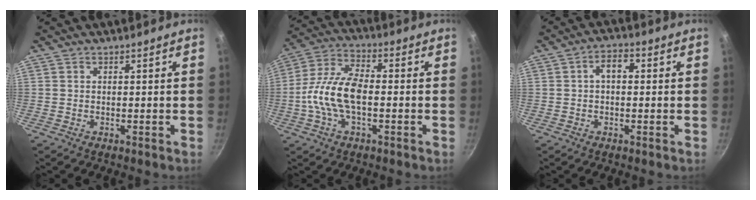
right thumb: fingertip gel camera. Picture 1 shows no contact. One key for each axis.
{"total": 12.4, "fx": -1.8, "fy": 6.2, "fz": 10.6, "tx": -0.206, "ty": 0.031, "tz": -0.048}
{"total": 4.3, "fx": 0.5, "fy": 2.5, "fz": 3.4, "tx": -0.054, "ty": 0.013, "tz": 0.001}